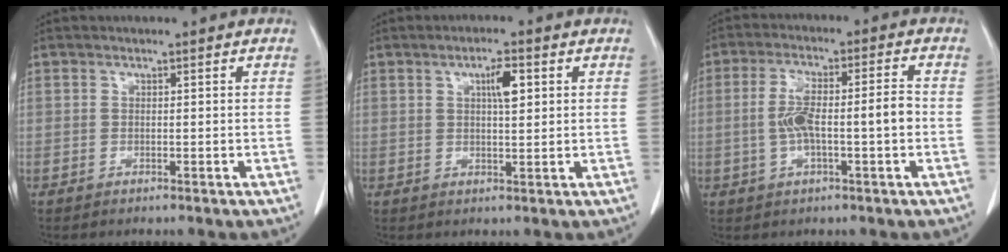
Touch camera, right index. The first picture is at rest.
{"total": 3.9, "force": [1.3, 0.8, 3.5], "torque": [-0.060, 0.003, 0.022]}
{"total": 8.3, "force": [-1.0, 1.4, 8.1], "torque": [-0.157, 0.021, -0.016]}